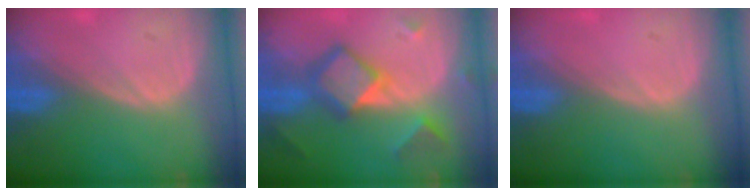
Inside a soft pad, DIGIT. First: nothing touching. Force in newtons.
{"total": 7.7, "press": 7.7, "slide": 0.5}
{"total": 0.0}